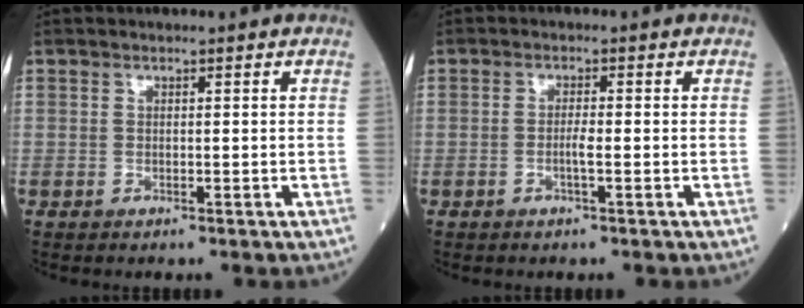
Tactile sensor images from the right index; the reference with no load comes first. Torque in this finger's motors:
{"motor_torque": [0.02, 0.01, -0.01, 0.00]}